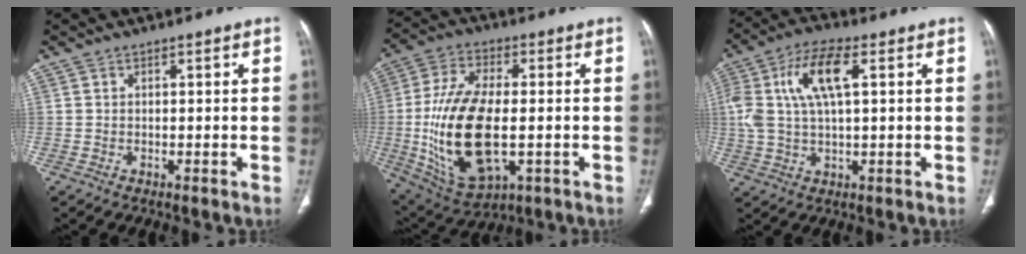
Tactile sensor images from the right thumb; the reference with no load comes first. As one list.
[{"total": 20.3, "force": [-2.4, 10.0, 17.5], "torque": [-0.346, -0.002, -0.027]}, {"total": 11.4, "force": [2.9, 4.6, 10.1], "torque": [-0.217, 0.018, 0.056]}]